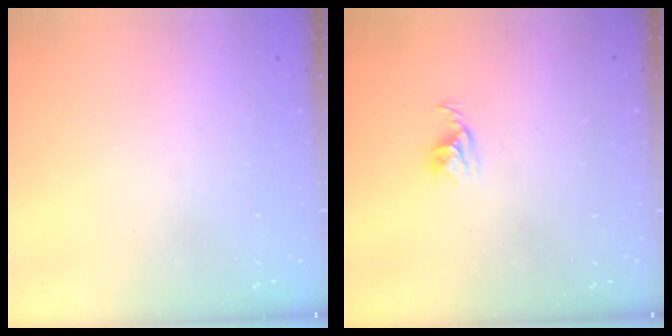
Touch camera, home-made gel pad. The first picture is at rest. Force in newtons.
{"total": 4.5, "press": 4.5, "slide": 0.4}